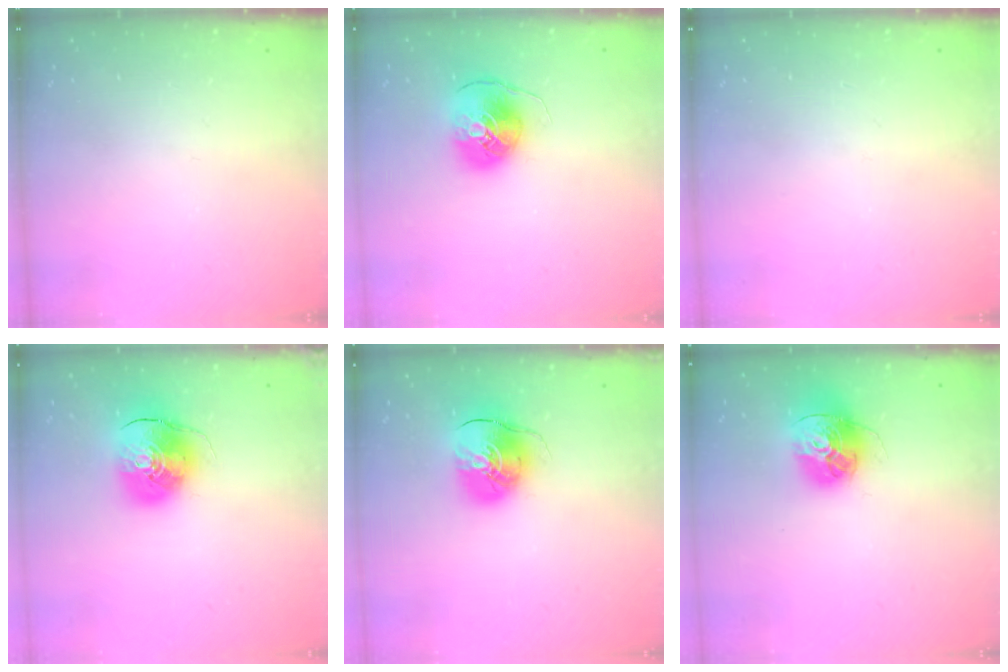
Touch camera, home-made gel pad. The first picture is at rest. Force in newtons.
{"total": 8.1, "press": 8.0, "slide": 1.2}
{"total": 0.0}
{"total": 10.1, "press": 10.0, "slide": 1.6}
{"total": 9.4, "press": 9.3, "slide": 1.3}
{"total": 15.7, "press": 15.6, "slide": 1.6}